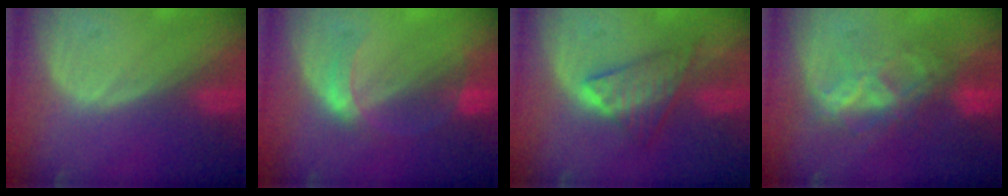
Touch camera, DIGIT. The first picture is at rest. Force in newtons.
{"total": 3.7, "press": 3.6, "slide": 0.3}
{"total": 5.9, "press": 5.9, "slide": 0.8}
{"total": 6.8, "press": 6.6, "slide": 1.6}